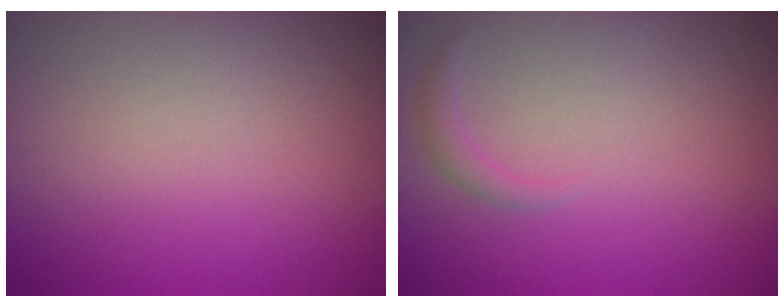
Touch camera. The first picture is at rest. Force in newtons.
{"total": 1.0, "press": 1.0, "slide": 0.1}